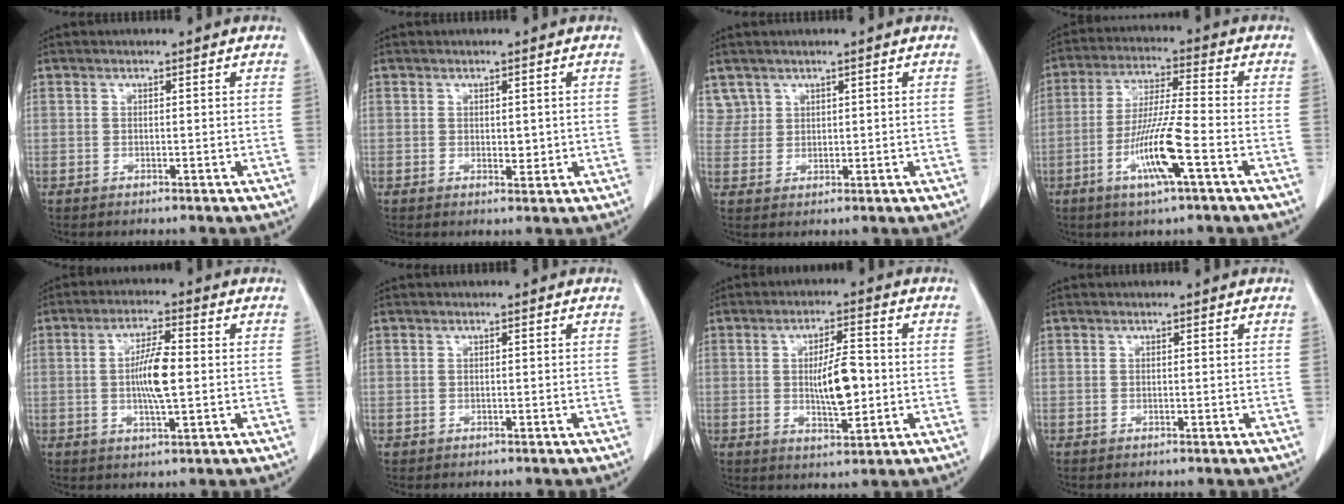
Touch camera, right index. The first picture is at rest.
{"total": 1.8, "force": [0.1, 1.0, 1.5], "torque": [-0.019, -0.004, 0.006]}
{"total": 2.9, "force": [2.0, 2.0, -0.3], "torque": [0.017, 0.005, 0.038]}
{"total": 10.6, "force": [-4.2, 0.1, 9.8], "torque": [-0.193, -0.010, -0.081]}
{"total": 6.9, "force": [-0.2, 1.0, 6.8], "torque": [-0.130, 0.000, -0.008]}
{"total": 0.0}
{"total": 7.5, "force": [-0.4, 2.0, 7.3], "torque": [-0.126, 0.000, -0.004]}
{"total": 0.0}